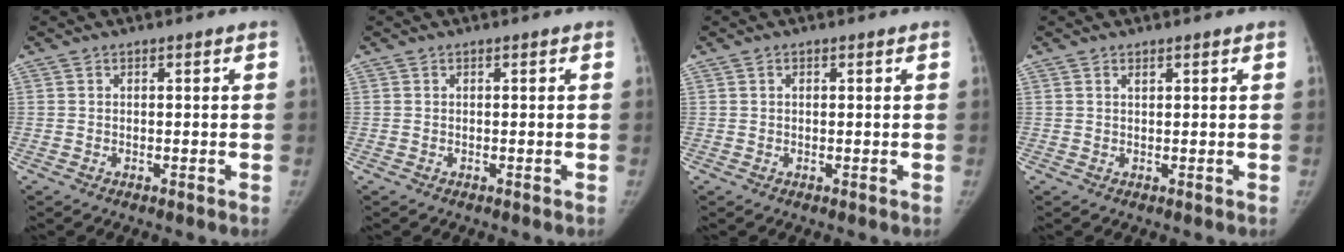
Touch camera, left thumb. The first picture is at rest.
{"total": 0.0}
{"total": 0.6, "force": [0.2, 0.4, 0.4], "torque": [-0.008, 0.001, 0.004]}
{"total": 0.8, "force": [0.6, 0.3, 0.5], "torque": [-0.007, -0.004, 0.011]}